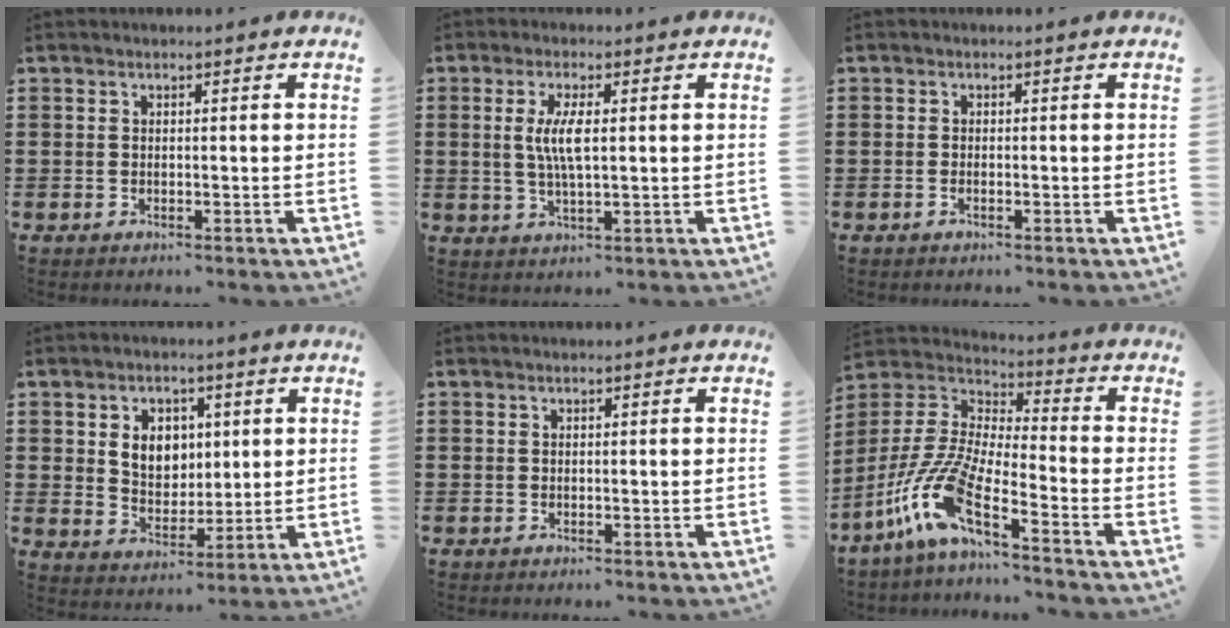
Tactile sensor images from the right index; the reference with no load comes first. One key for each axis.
{"total": 5.0, "fx": 0.6, "fy": 1.1, "fz": 4.9, "tx": -0.100, "ty": -0.001, "tz": 0.006}
{"total": 0.5, "fx": -0.3, "fy": 0.1, "fz": 0.4, "tx": -0.009, "ty": -0.004, "tz": -0.005}
{"total": 5.8, "fx": 1.5, "fy": 4.7, "fz": 3.0, "tx": -0.061, "ty": 0.009, "tz": 0.021}
{"total": 0.0}
{"total": 11.1, "fx": -7.6, "fy": 1.7, "fz": 7.9, "tx": -0.212, "ty": -0.025, "tz": -0.165}